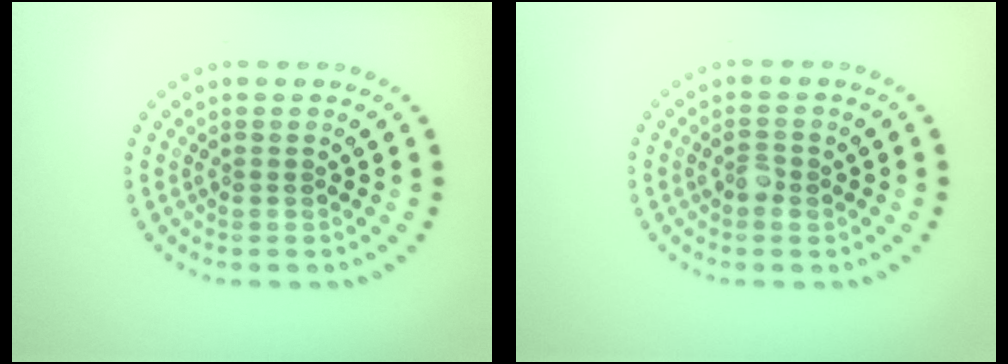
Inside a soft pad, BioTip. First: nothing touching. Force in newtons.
{"total": 1.3, "press": 1.3, "slide": 0.0}